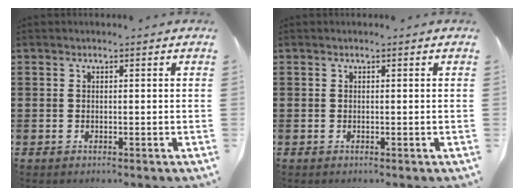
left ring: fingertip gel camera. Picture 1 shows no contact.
{"total": 0.0}